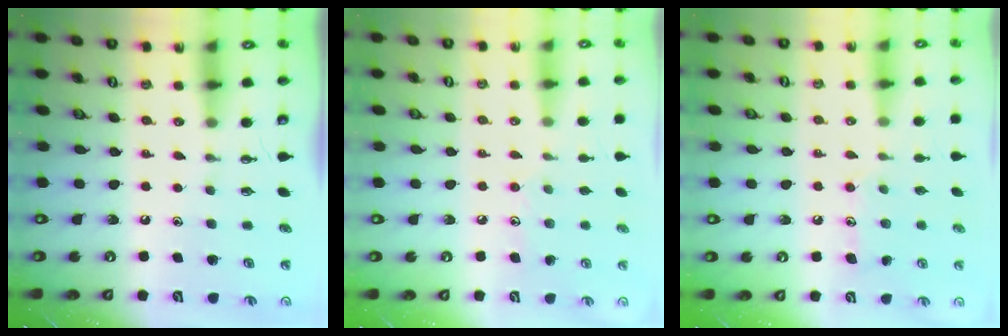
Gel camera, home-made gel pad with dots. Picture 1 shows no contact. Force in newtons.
{"total": 7.1, "press": 7.1, "slide": 0.7}
{"total": 8.7, "press": 8.7, "slide": 0.1}